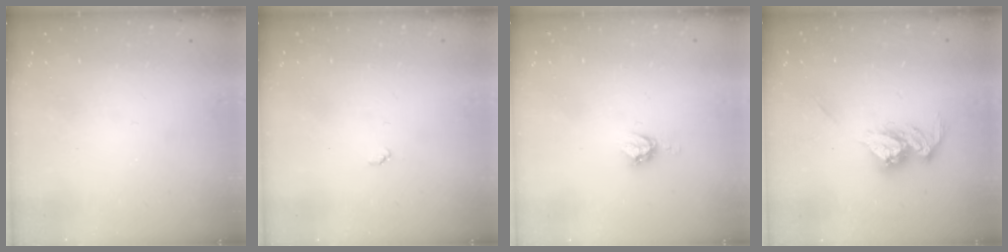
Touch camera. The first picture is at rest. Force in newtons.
{"total": 3.1, "press": 3.1, "slide": 0.4}
{"total": 4.9, "press": 4.9, "slide": 0.1}
{"total": 11.8, "press": 11.8, "slide": 0.5}